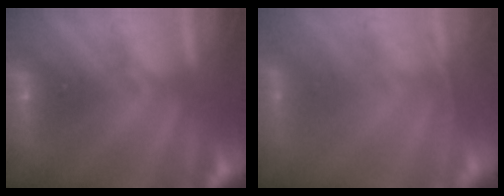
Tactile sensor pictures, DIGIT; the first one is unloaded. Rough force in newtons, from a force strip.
{"total": 1.0}